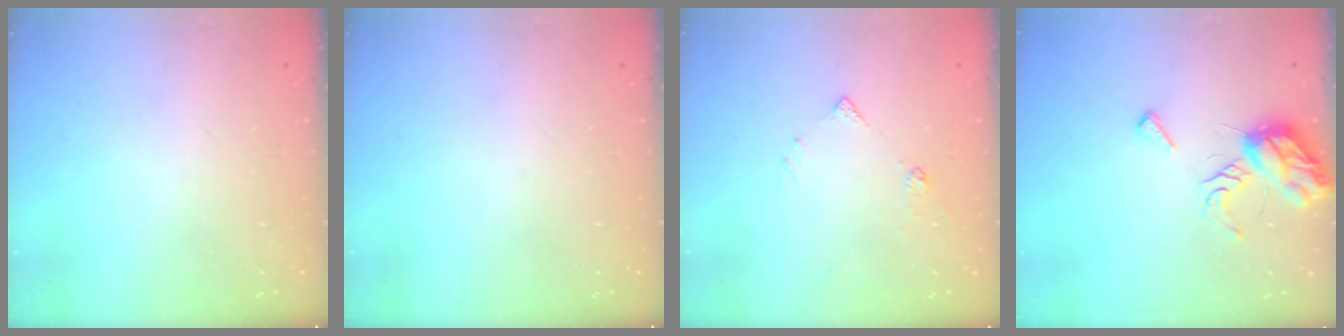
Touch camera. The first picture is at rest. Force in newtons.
{"total": 0.0}
{"total": 5.4, "press": 5.3, "slide": 0.8}
{"total": 9.2, "press": 9.2, "slide": 0.4}